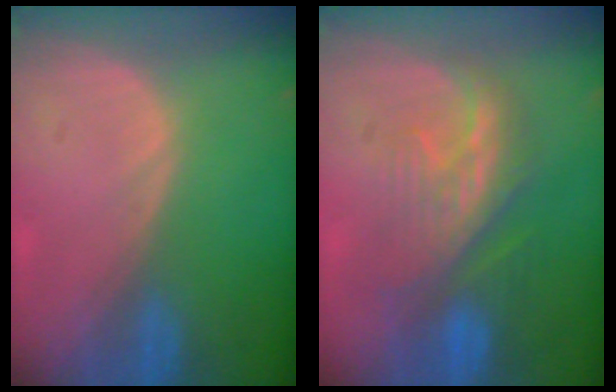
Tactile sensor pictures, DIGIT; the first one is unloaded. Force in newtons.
{"total": 8.4, "press": 8.2, "slide": 1.8}